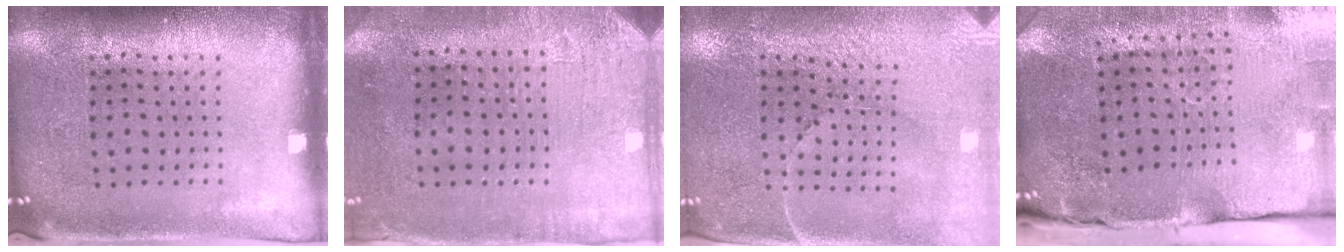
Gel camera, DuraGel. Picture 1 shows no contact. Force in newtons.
{"total": 3.2, "press": 2.5, "slide": 1.9}
{"total": 3.3, "press": 3.2, "slide": 0.8}
{"total": 4.8, "press": 3.8, "slide": 2.8}